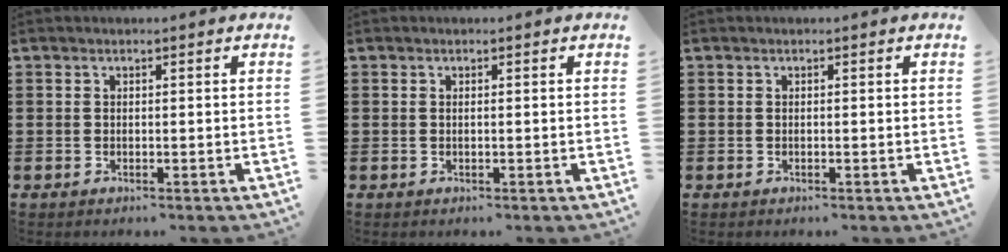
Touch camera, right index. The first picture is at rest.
{"total": 0.0}
{"total": 0.0}